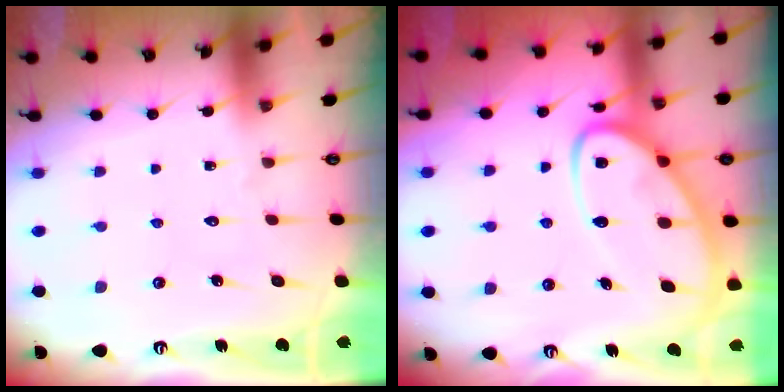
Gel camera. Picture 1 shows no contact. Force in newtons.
{"total": 13.7, "press": 13.6, "slide": 1.4}